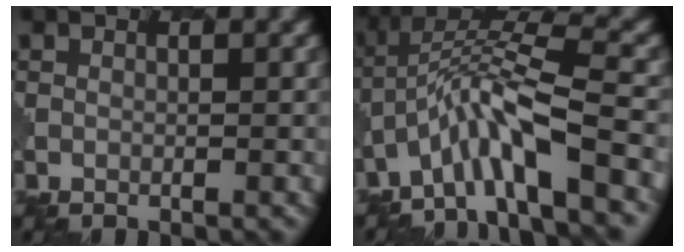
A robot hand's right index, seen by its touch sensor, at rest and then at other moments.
{"total": 7.1, "force": [-3.4, 1.5, 6.1], "torque": [-0.107, 0.018, -0.067]}